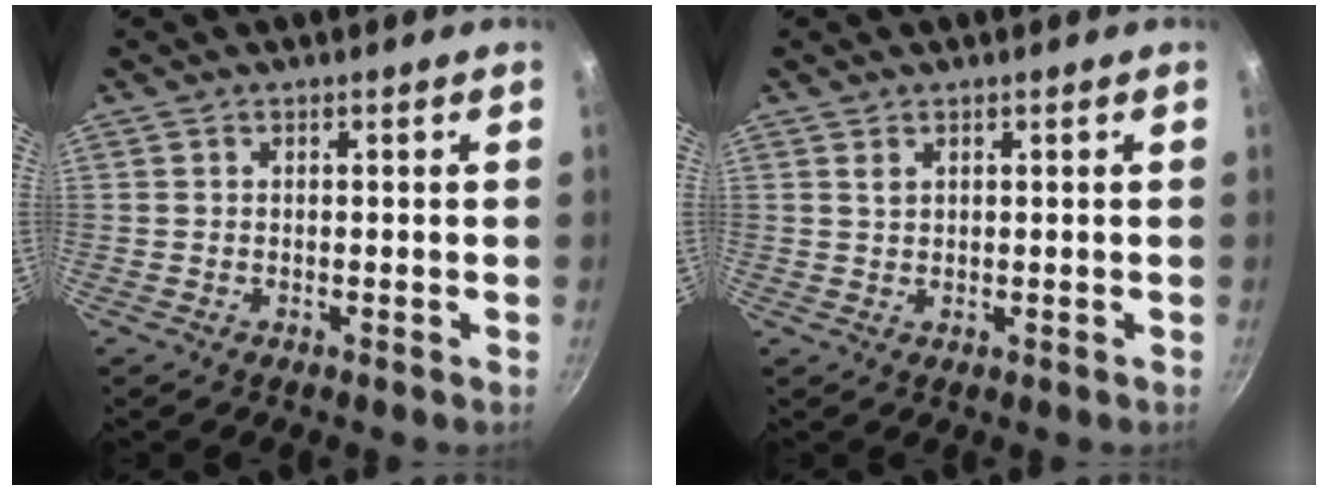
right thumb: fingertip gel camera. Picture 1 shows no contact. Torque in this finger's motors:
{"motor_torque": [-0.73, -0.06, 0.33, -0.06, 0.13]}